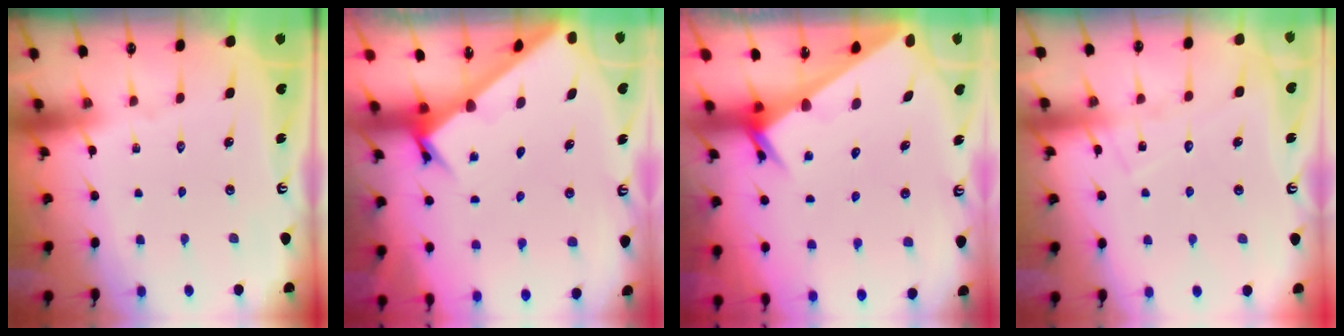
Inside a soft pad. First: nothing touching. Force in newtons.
{"total": 2.2, "press": 2.2, "slide": 0.2}
{"total": 2.4, "press": 2.4, "slide": 0.1}
{"total": 9.2, "press": 9.2, "slide": 0.6}